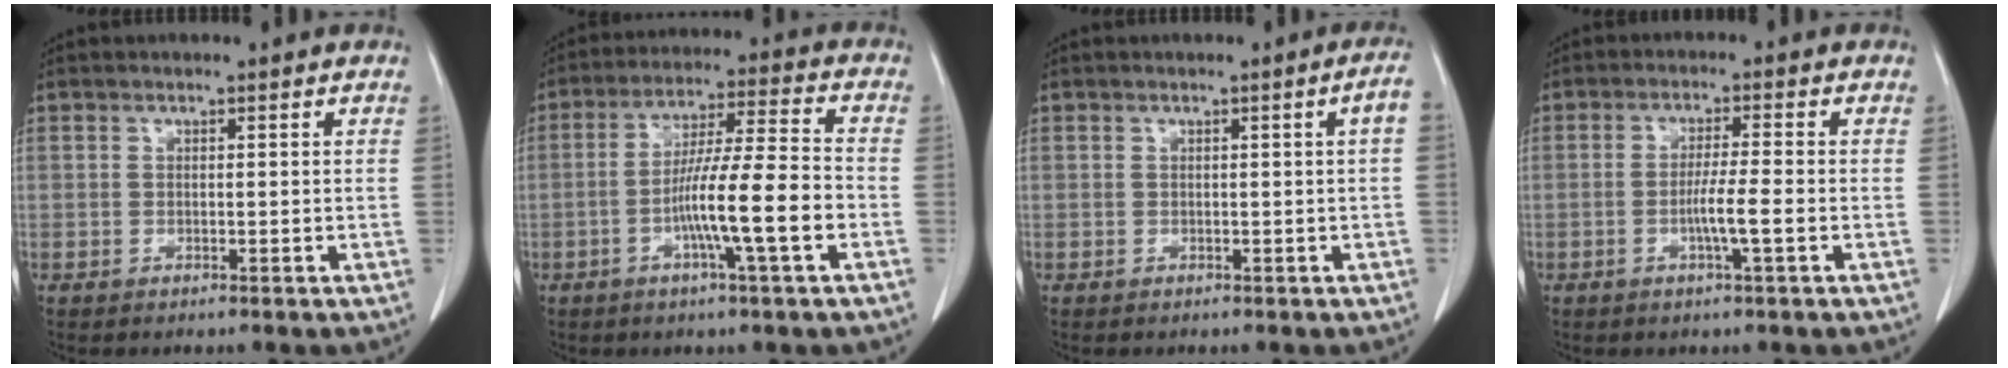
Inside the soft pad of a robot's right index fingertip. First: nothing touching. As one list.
[{"total": 12.0, "force": [-3.6, -0.1, 11.4], "torque": [-0.200, 0.003, -0.065]}, {"total": 1.9, "force": [0.1, -0.3, 1.9], "torque": [-0.023, 0.004, 0.002]}, {"total": 4.5, "force": [-1.3, -0.3, 4.3], "torque": [-0.077, -0.005, -0.025]}]